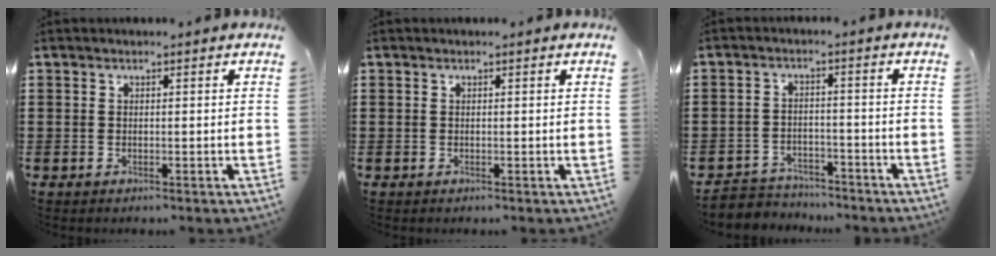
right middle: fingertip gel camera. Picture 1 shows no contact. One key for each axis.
{"total": 0.0}
{"total": 3.7, "fx": -3.5, "fy": 0.9, "fz": -0.3, "tx": -0.006, "ty": 0.000, "tz": -0.076}